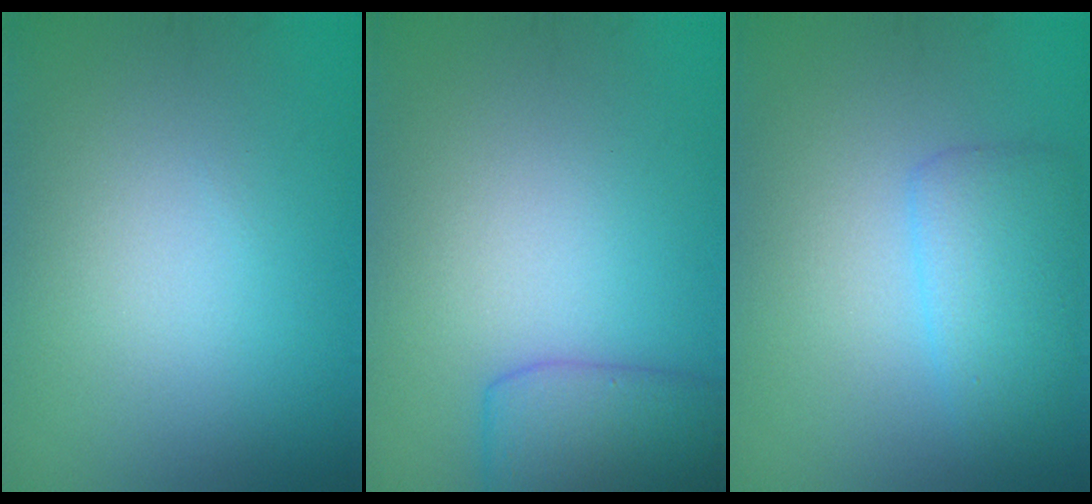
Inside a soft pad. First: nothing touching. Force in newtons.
{"total": 4.2, "press": 4.2, "slide": 0.1}
{"total": 3.0, "press": 3.0, "slide": 0.2}